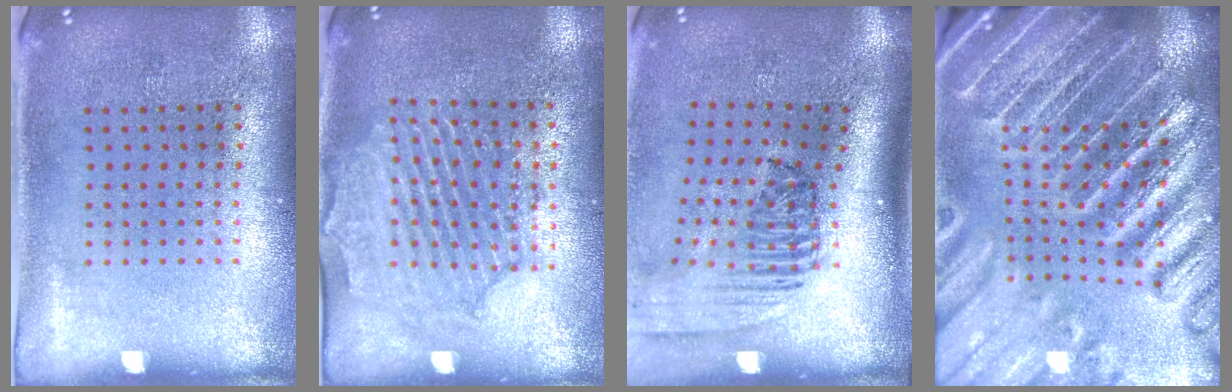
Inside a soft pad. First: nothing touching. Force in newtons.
{"total": 2.0, "press": 1.9, "slide": 0.5}
{"total": 2.4, "press": 1.7, "slide": 1.8}
{"total": 5.1, "press": 4.5, "slide": 2.4}